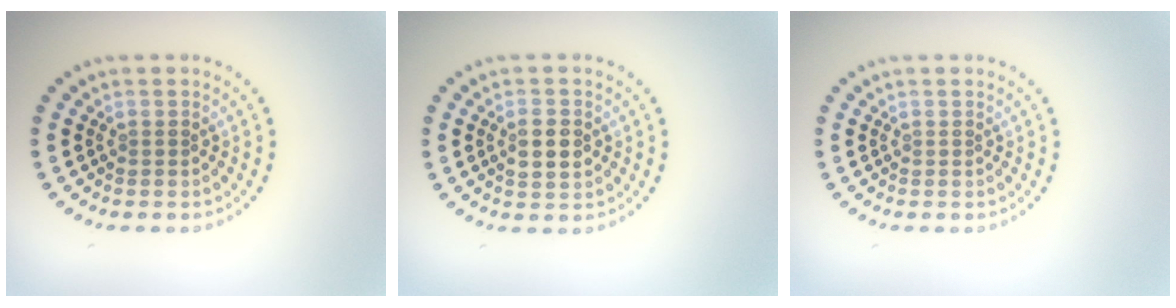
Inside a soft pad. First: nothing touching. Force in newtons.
{"total": 2.3, "press": 2.2, "slide": 0.2}
{"total": 0.0}